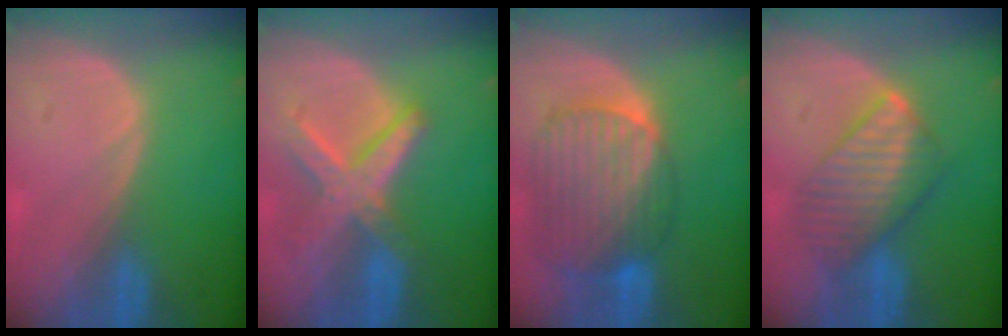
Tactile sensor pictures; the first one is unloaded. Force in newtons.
{"total": 8.2, "press": 7.0, "slide": 4.2}
{"total": 10.7, "press": 9.1, "slide": 5.5}
{"total": 7.4, "press": 7.4, "slide": 0.1}